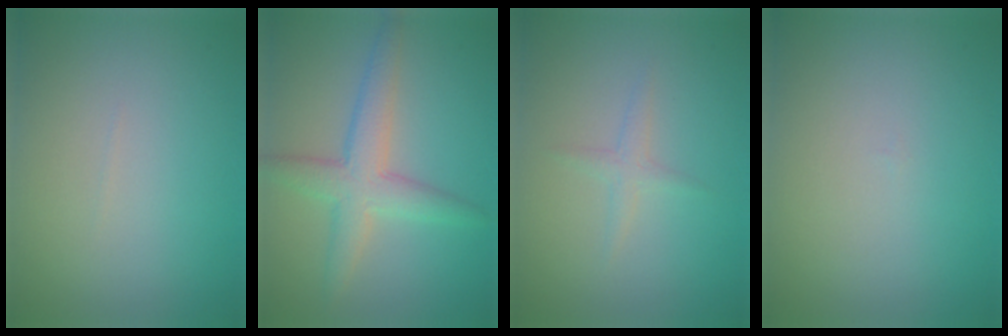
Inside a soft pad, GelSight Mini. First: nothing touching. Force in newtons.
{"total": 4.1, "press": 4.1, "slide": 0.1}
{"total": 1.1, "press": 1.1, "slide": 0.0}
{"total": 0.0}